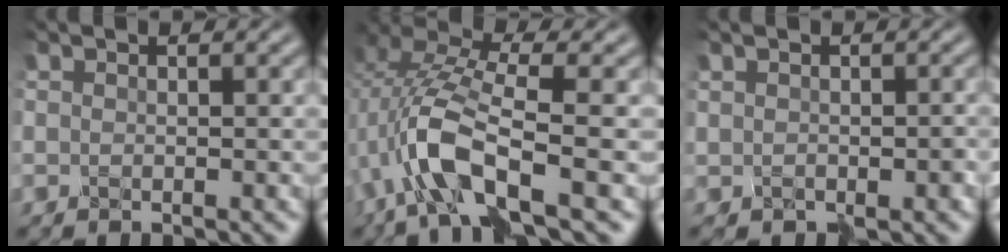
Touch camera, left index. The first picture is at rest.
{"total": 6.2, "force": [-1.8, 2.6, 5.3], "torque": [-0.132, 0.015, -0.052]}
{"total": 1.8, "force": [0.3, 1.6, 0.7], "torque": [0.000, 0.001, -0.004]}